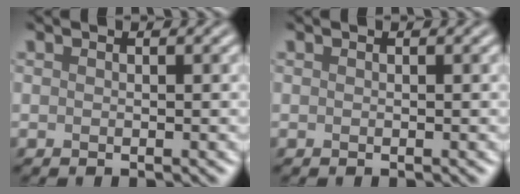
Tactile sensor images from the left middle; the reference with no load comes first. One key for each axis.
{"total": 0.0}